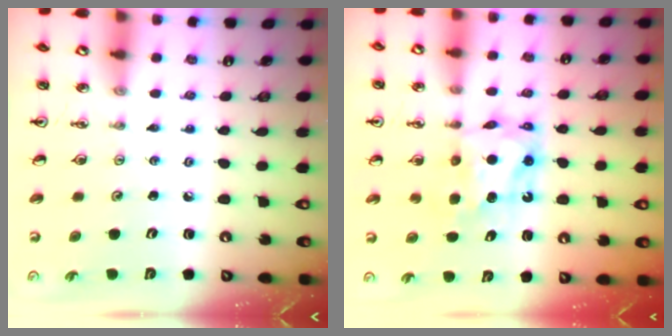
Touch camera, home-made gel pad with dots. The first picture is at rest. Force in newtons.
{"total": 6.8, "press": 6.8, "slide": 0.2}